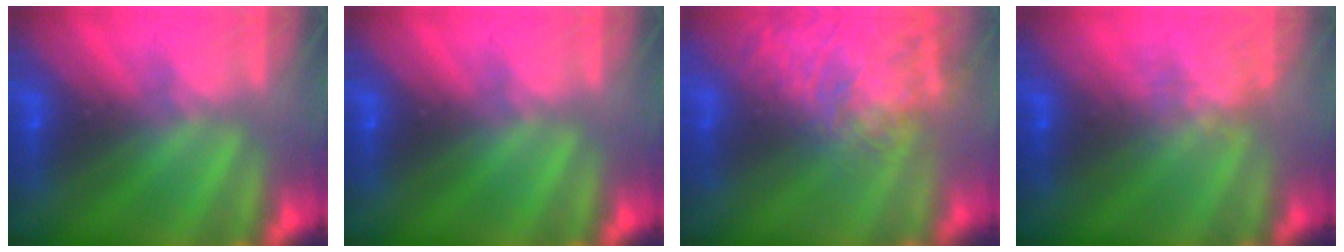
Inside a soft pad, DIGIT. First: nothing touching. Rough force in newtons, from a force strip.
{"total": 0.0}
{"total": 7.9}
{"total": 2.5}